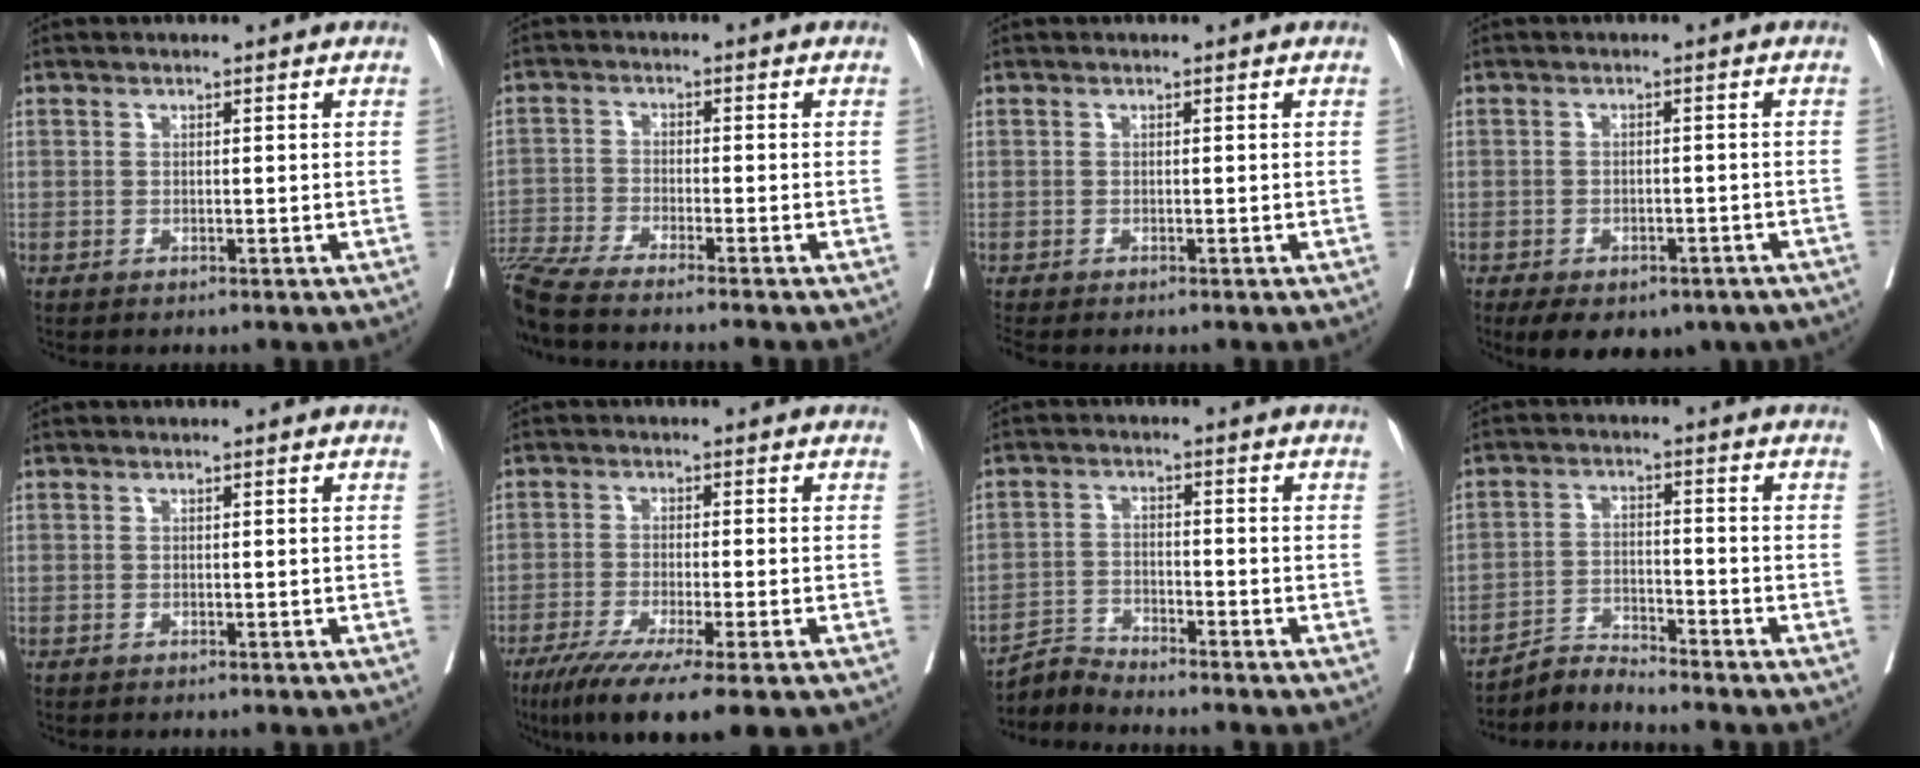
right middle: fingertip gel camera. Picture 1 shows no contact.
{"total": 13.3, "force": [-11.6, -1.1, 6.5], "torque": [-0.100, -0.029, -0.193]}
{"total": 0.7, "force": [-0.7, 0.1, 0.1], "torque": [-0.007, -0.004, -0.017]}
{"total": 14.5, "force": [-10.0, 7.3, 7.4], "torque": [-0.145, -0.011, -0.120]}
{"total": 0.0}
{"total": 11.8, "force": [-7.7, 0.7, 8.9], "torque": [-0.139, -0.031, -0.122]}
{"total": 3.9, "force": [-3.7, -0.9, -0.9], "torque": [0.016, -0.013, -0.071]}
{"total": 4.3, "force": [-4.2, -0.9, -0.6], "torque": [0.007, -0.011, -0.077]}